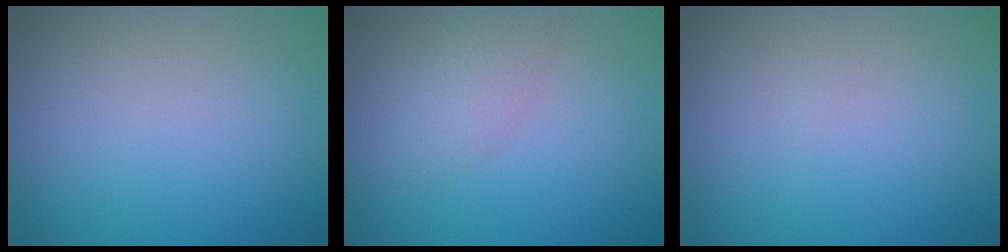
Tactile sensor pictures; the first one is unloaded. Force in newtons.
{"total": 2.2, "press": 2.2, "slide": 0.1}
{"total": 0.0}